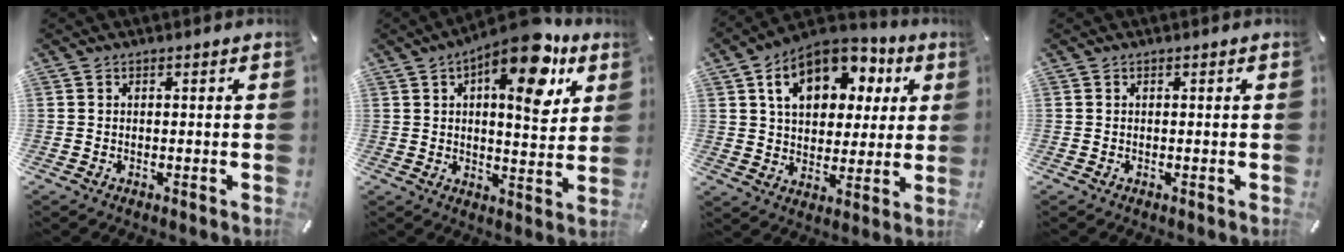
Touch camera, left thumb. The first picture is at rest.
{"total": 16.1, "force": [8.9, 6.0, 12.0], "torque": [-0.167, -0.049, 0.139]}
{"total": 15.0, "force": [6.7, 10.4, 8.5], "torque": [-0.140, -0.015, 0.123]}
{"total": 0.0}